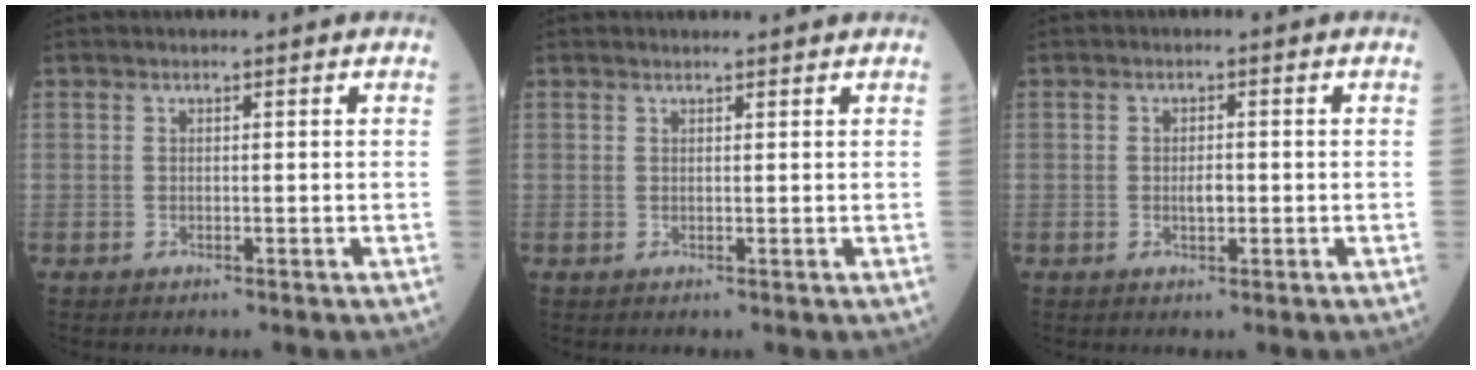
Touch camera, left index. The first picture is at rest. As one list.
[{"total": 2.1, "force": [2.0, 0.1, 0.3], "torque": [-0.008, 0.007, 0.025]}, {"total": 1.7, "force": [-0.5, 0.6, 1.5], "torque": [-0.026, -0.003, -0.008]}]